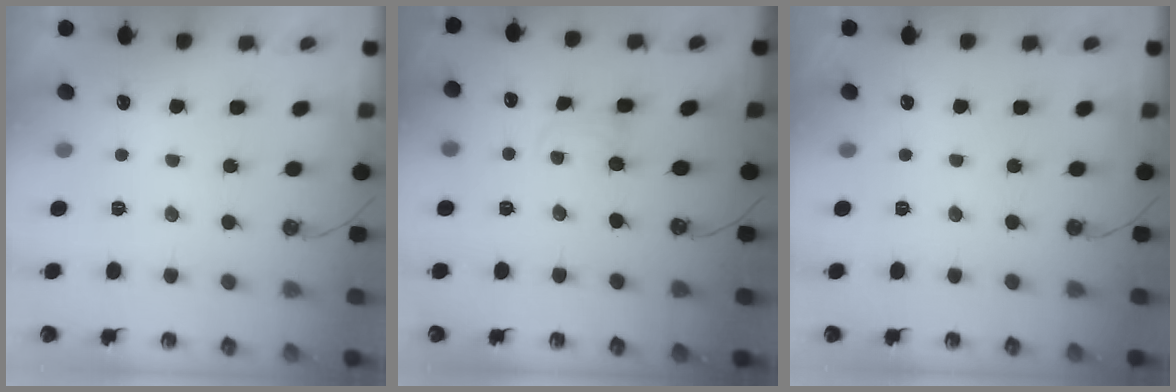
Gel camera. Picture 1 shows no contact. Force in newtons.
{"total": 1.6, "press": 1.6, "slide": 0.2}
{"total": 0.0}